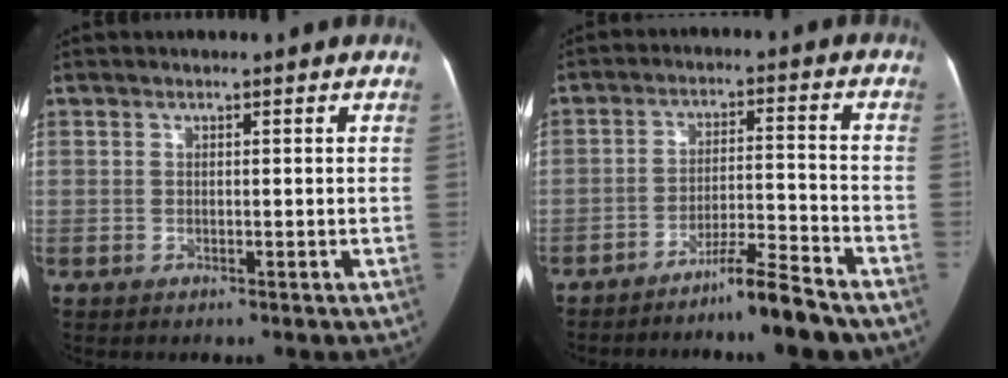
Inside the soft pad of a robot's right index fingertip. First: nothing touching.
{"total": 8.0, "force": [-6.5, -0.4, 4.6], "torque": [-0.068, -0.006, -0.113]}